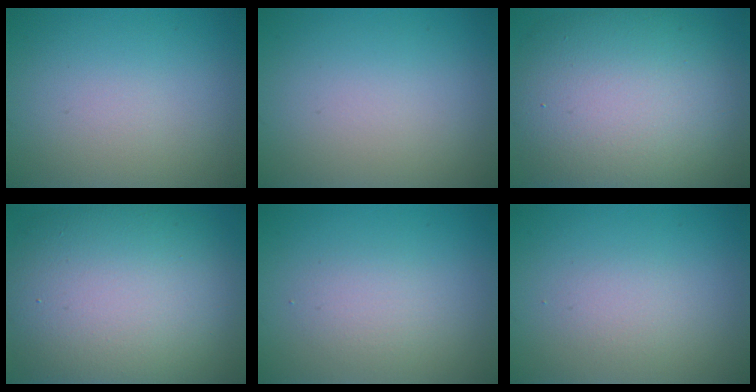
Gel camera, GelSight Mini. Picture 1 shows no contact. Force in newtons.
{"total": 0.0}
{"total": 13.6, "press": 13.6, "slide": 0.9}
{"total": 13.4, "press": 13.4, "slide": 1.2}
{"total": 1.7, "press": 1.7, "slide": 0.2}
{"total": 1.4, "press": 1.4, "slide": 0.1}